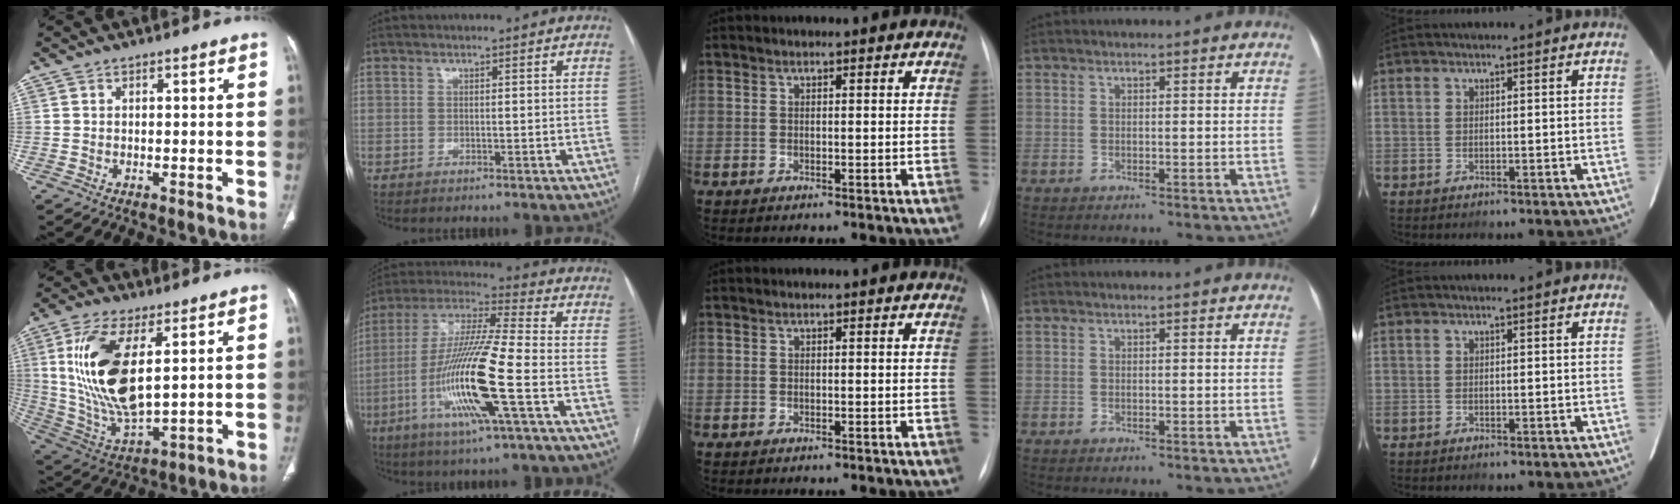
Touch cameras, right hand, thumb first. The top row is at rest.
{"thumb": {"total": 18.5, "force": [4.5, 7.9, 16.1], "torque": [-0.327, -0.027, 0.098]}, "index": {"total": 17.4, "force": [-5.4, 0.3, 16.5], "torque": [-0.335, -0.014, -0.106]}}